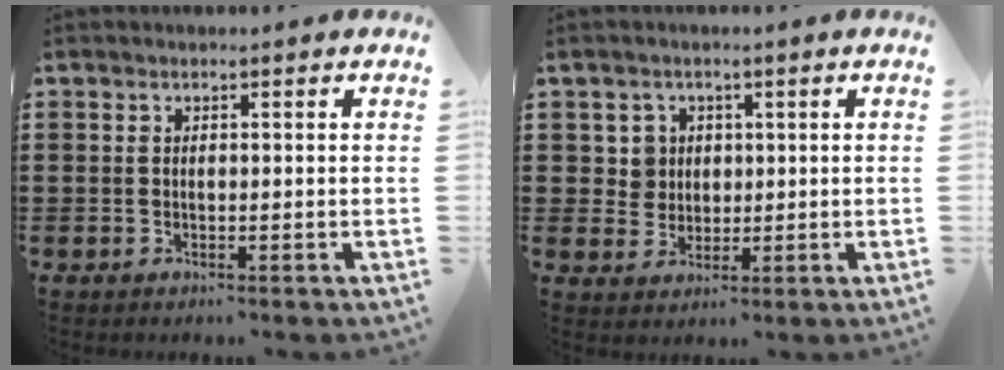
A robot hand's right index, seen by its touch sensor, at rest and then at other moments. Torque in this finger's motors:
{"motor_torque": [-0.51, 0.51, 0.00, 0.00]}